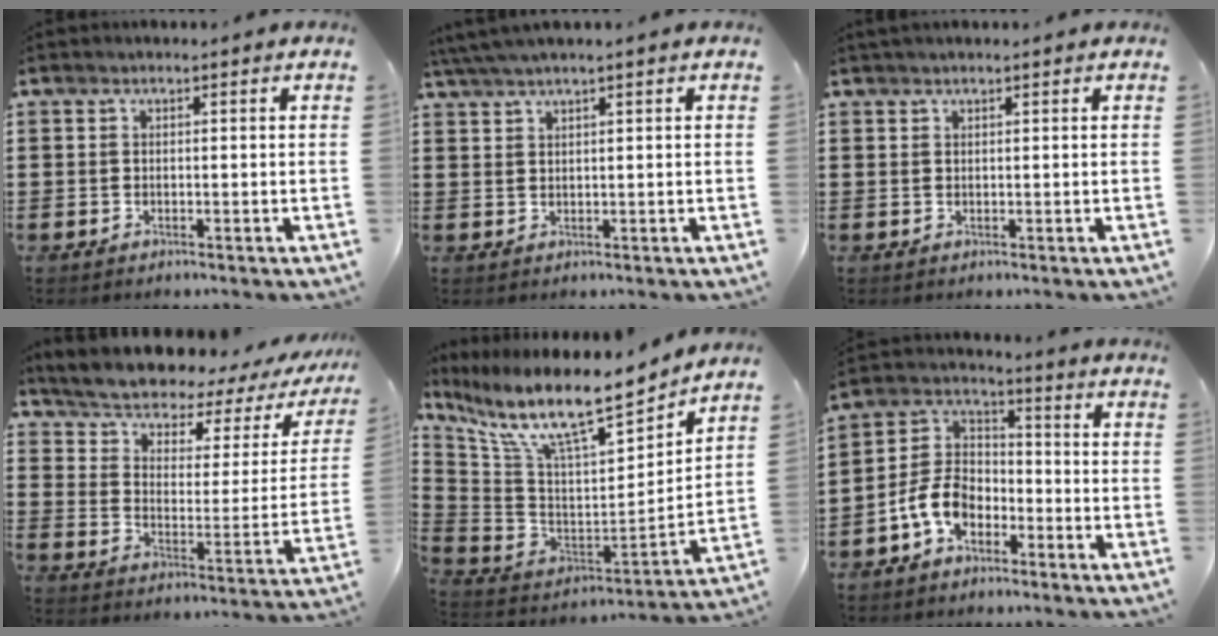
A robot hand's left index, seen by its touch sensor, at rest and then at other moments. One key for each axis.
{"total": 2.1, "fx": 1.3, "fy": -0.3, "fz": 1.6, "tx": -0.032, "ty": 0.000, "tz": 0.025}
{"total": 0.6, "fx": 0.3, "fy": -0.1, "fz": 0.5, "tx": -0.009, "ty": -0.001, "tz": 0.006}
{"total": 3.8, "fx": 3.0, "fy": 1.4, "fz": 1.9, "tx": -0.057, "ty": -0.034, "tz": 0.041}
{"total": 11.7, "fx": 8.7, "fy": 2.0, "fz": 7.6, "tx": -0.171, "ty": -0.067, "tz": 0.143}
{"total": 7.7, "fx": -4.2, "fy": 4.9, "fz": 4.3, "tx": -0.120, "ty": 0.006, "tz": -0.089}